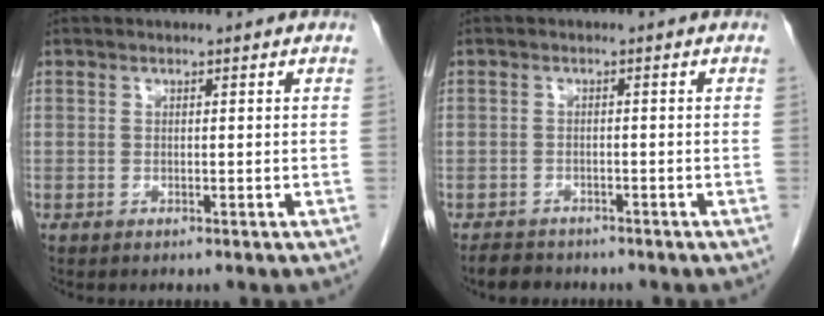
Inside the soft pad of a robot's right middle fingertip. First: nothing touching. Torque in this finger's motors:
{"motor_torque": [0.32, -0.17, -0.15, -0.07]}